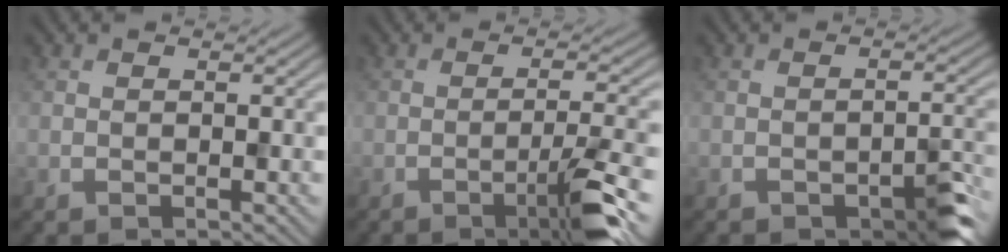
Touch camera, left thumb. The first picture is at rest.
{"total": 5.9, "force": [-2.8, 0.6, 5.2], "torque": [-0.079, 0.009, -0.056]}
{"total": 4.1, "force": [-2.6, 1.3, 2.9], "torque": [-0.036, 0.005, -0.034]}